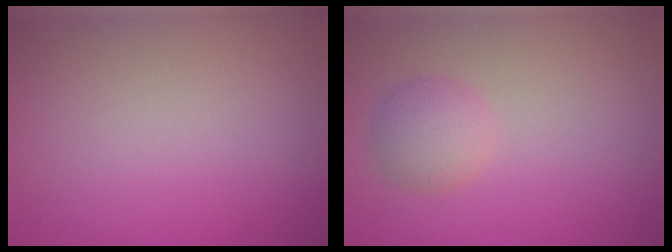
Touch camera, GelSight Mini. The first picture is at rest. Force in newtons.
{"total": 2.2, "press": 2.2, "slide": 0.2}